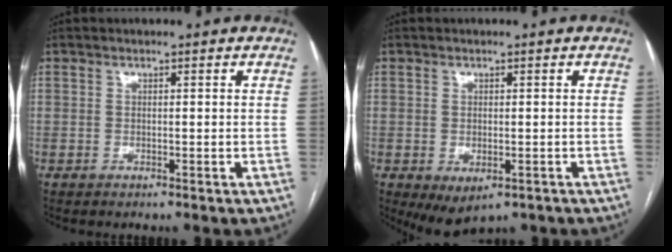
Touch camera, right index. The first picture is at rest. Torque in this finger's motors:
{"motor_torque": [1.30, -0.84, 0.38, 0.05]}